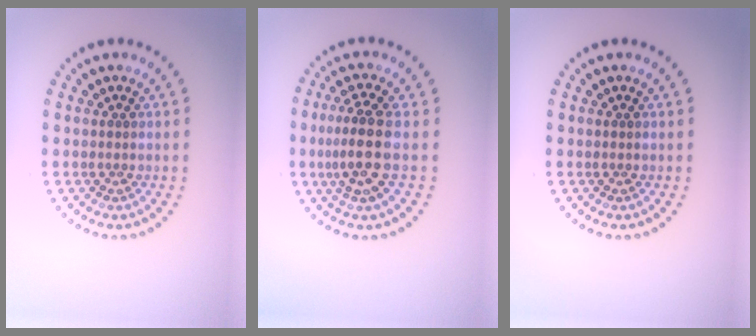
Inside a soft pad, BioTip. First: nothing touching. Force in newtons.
{"total": 3.9, "press": 3.4, "slide": 1.9}
{"total": 0.0}